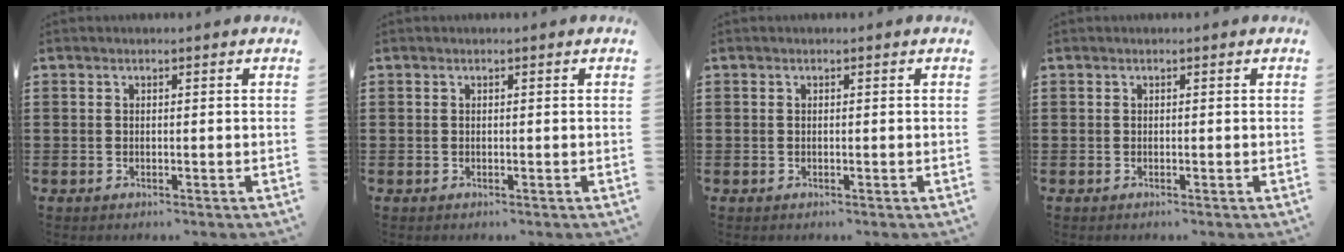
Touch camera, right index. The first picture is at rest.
{"total": 0.0}
{"total": 0.0}
{"total": 0.0}